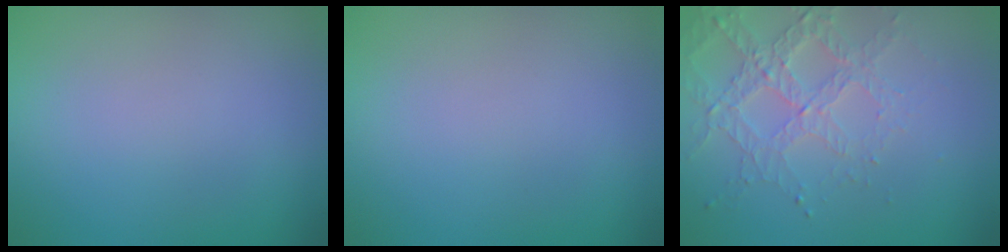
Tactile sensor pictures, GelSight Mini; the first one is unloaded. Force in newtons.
{"total": 0.0}
{"total": 3.2, "press": 3.2, "slide": 0.5}